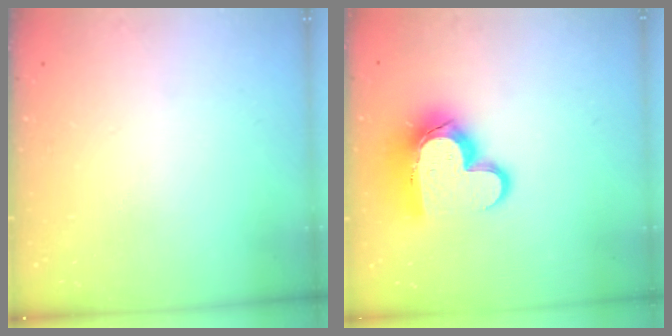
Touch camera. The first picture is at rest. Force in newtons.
{"total": 15.5, "press": 15.5, "slide": 1.3}